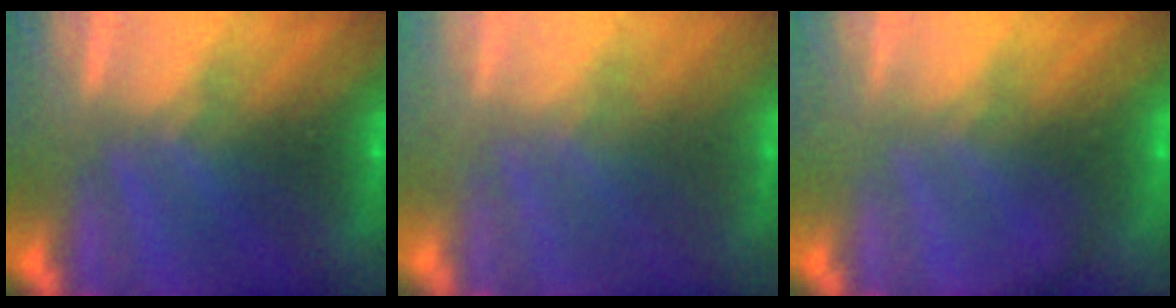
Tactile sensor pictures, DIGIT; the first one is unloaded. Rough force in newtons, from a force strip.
{"total": 2.2}
{"total": 2.1}